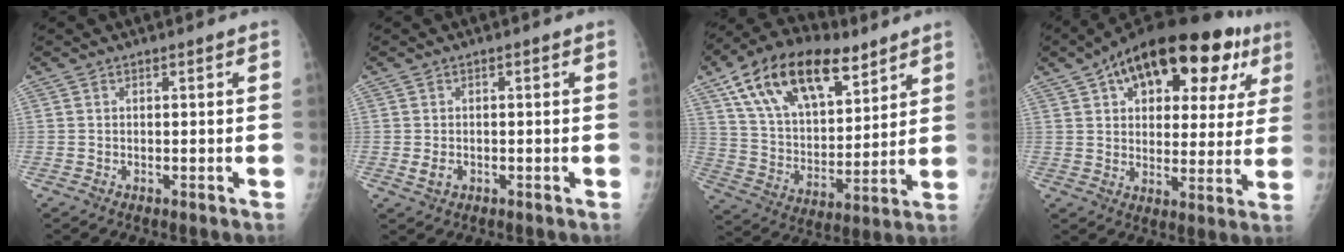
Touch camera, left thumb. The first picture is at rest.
{"total": 2.2, "force": [-0.6, 1.6, 1.4], "torque": [-0.024, -0.001, -0.007]}
{"total": 22.8, "force": [12.9, 11.6, 14.9], "torque": [-0.235, -0.027, 0.230]}
{"total": 24.7, "force": [11.8, 12.5, 17.8], "torque": [-0.227, 0.014, 0.168]}